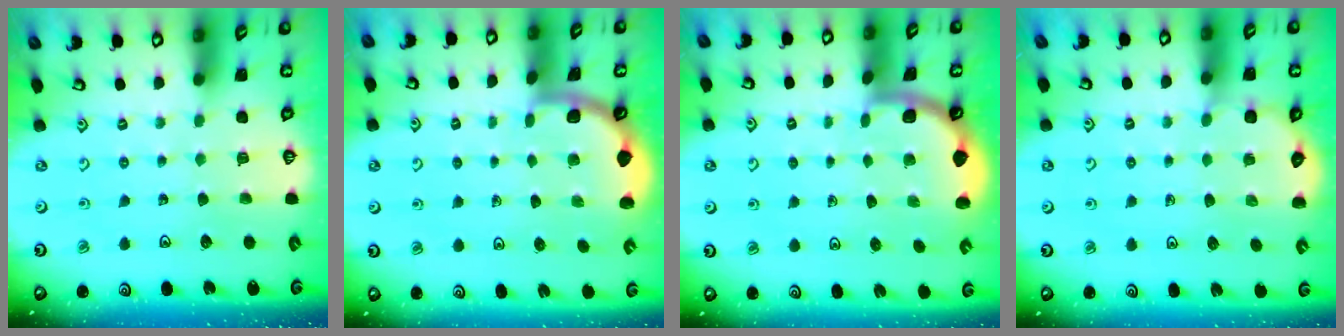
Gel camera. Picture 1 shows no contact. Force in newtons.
{"total": 1.8, "press": 1.7, "slide": 0.0}
{"total": 1.7, "press": 1.7, "slide": 0.0}
{"total": 4.1, "press": 4.1, "slide": 0.6}